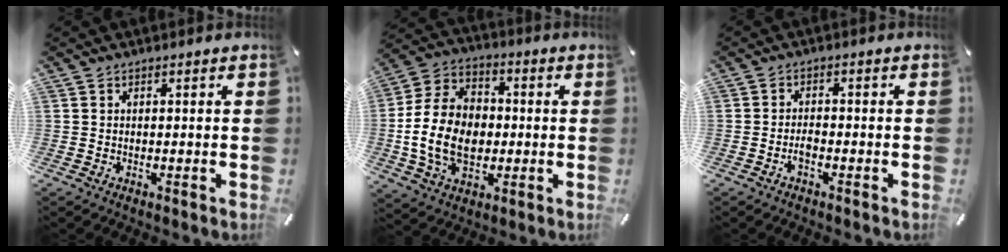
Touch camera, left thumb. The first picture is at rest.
{"total": 15.6, "force": [-2.5, 11.8, 10.0], "torque": [-0.223, 0.018, -0.045]}
{"total": 2.4, "force": [-1.5, 1.0, 1.6], "torque": [-0.029, 0.009, -0.028]}